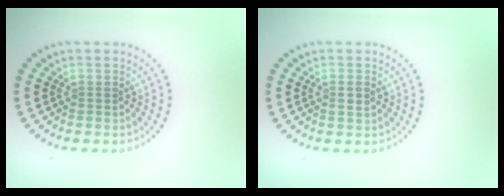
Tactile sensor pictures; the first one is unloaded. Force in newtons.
{"total": 1.0, "press": 0.9, "slide": 0.3}